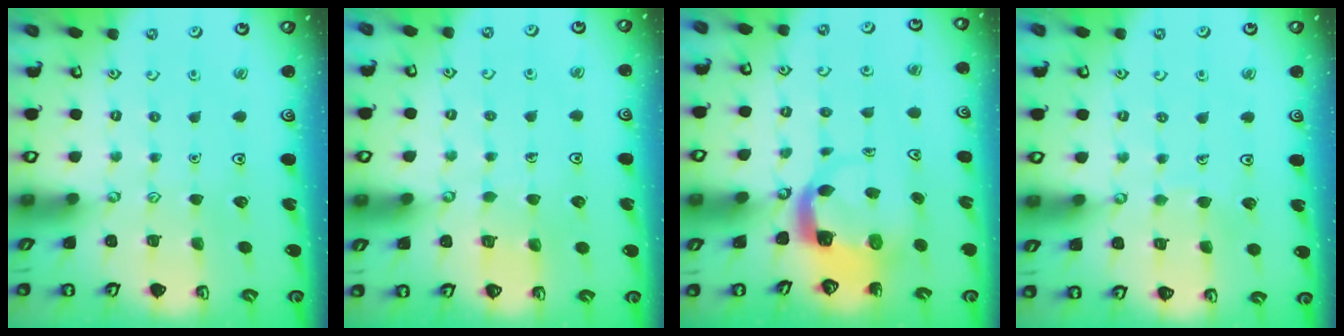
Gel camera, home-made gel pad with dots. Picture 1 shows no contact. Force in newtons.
{"total": 2.2, "press": 2.2, "slide": 0.0}
{"total": 4.5, "press": 4.5, "slide": 0.6}
{"total": 3.4, "press": 3.4, "slide": 0.1}